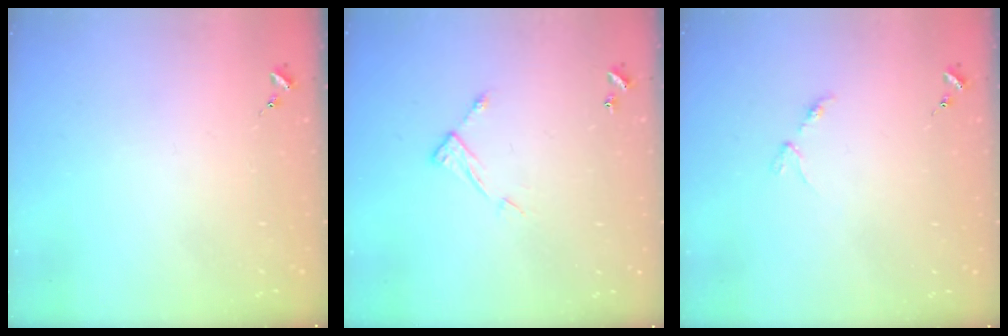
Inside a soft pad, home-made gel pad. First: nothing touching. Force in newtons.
{"total": 6.4, "press": 6.4, "slide": 0.3}
{"total": 2.8, "press": 2.8, "slide": 0.5}